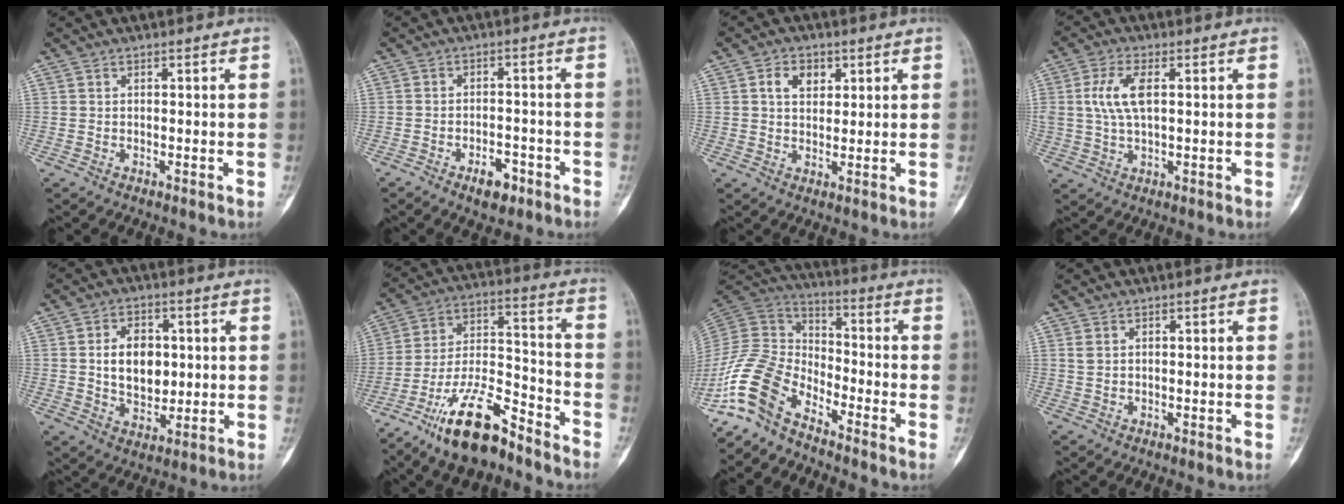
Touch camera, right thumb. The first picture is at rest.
{"total": 4.9, "force": [-3.0, 2.3, 3.1], "torque": [-0.036, 0.019, -0.044]}
{"total": 5.0, "force": [1.9, 3.6, 3.0], "torque": [-0.033, -0.002, 0.030]}
{"total": 7.1, "force": [1.4, 3.3, 6.2], "torque": [-0.136, 0.003, 0.027]}
{"total": 9.7, "force": [1.2, 6.7, 6.9], "torque": [-0.081, -0.007, 0.024]}
{"total": 16.5, "force": [-11.8, 5.2, 10.4], "torque": [-0.183, 0.082, -0.214]}
{"total": 12.2, "force": [-8.9, 5.7, 6.1], "torque": [-0.122, 0.081, -0.190]}
{"total": 1.4, "force": [0.6, 0.9, 0.8], "torque": [-0.015, 0.002, 0.015]}